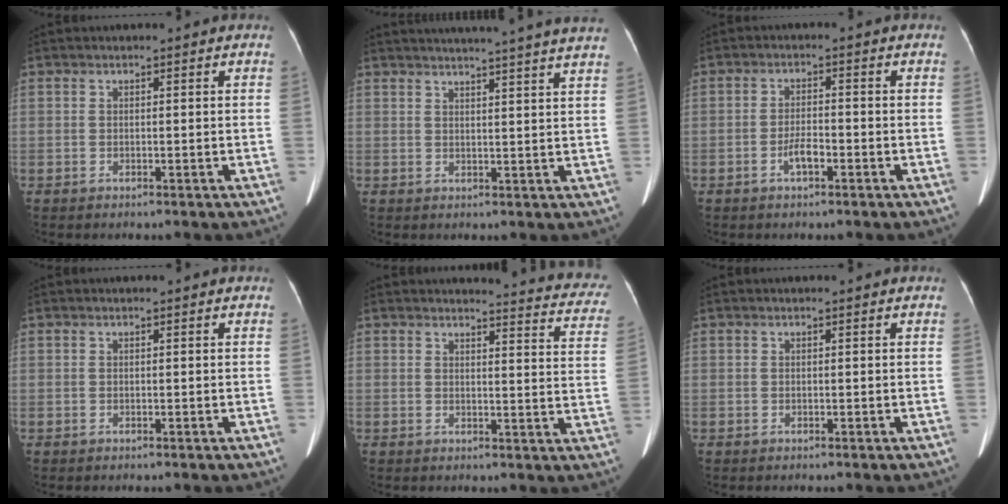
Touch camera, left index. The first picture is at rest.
{"total": 18.8, "force": [17.2, -1.1, 7.5], "torque": [-0.115, -0.020, 0.208]}
{"total": 2.9, "force": [-1.5, 0.9, 2.3], "torque": [-0.044, 0.002, -0.028]}
{"total": 0.0}
{"total": 14.2, "force": [13.9, 1.9, 2.2], "torque": [0.013, -0.093, 0.113]}
{"total": 0.0}